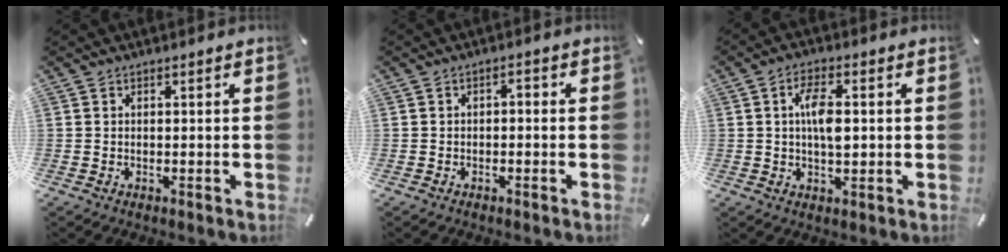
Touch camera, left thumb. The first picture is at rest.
{"total": 1.8, "force": [-1.2, 0.8, 1.0], "torque": [-0.020, 0.011, -0.027]}
{"total": 7.1, "force": [0.7, 3.2, 6.2], "torque": [-0.118, -0.001, 0.003]}